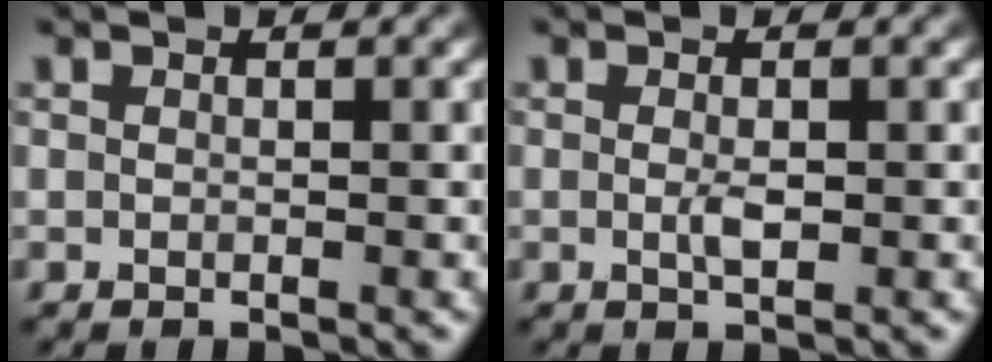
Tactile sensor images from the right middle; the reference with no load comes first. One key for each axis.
{"total": 1.3, "fx": 0.0, "fy": 0.4, "fz": 1.2, "tx": -0.026, "ty": -0.003, "tz": -0.001}